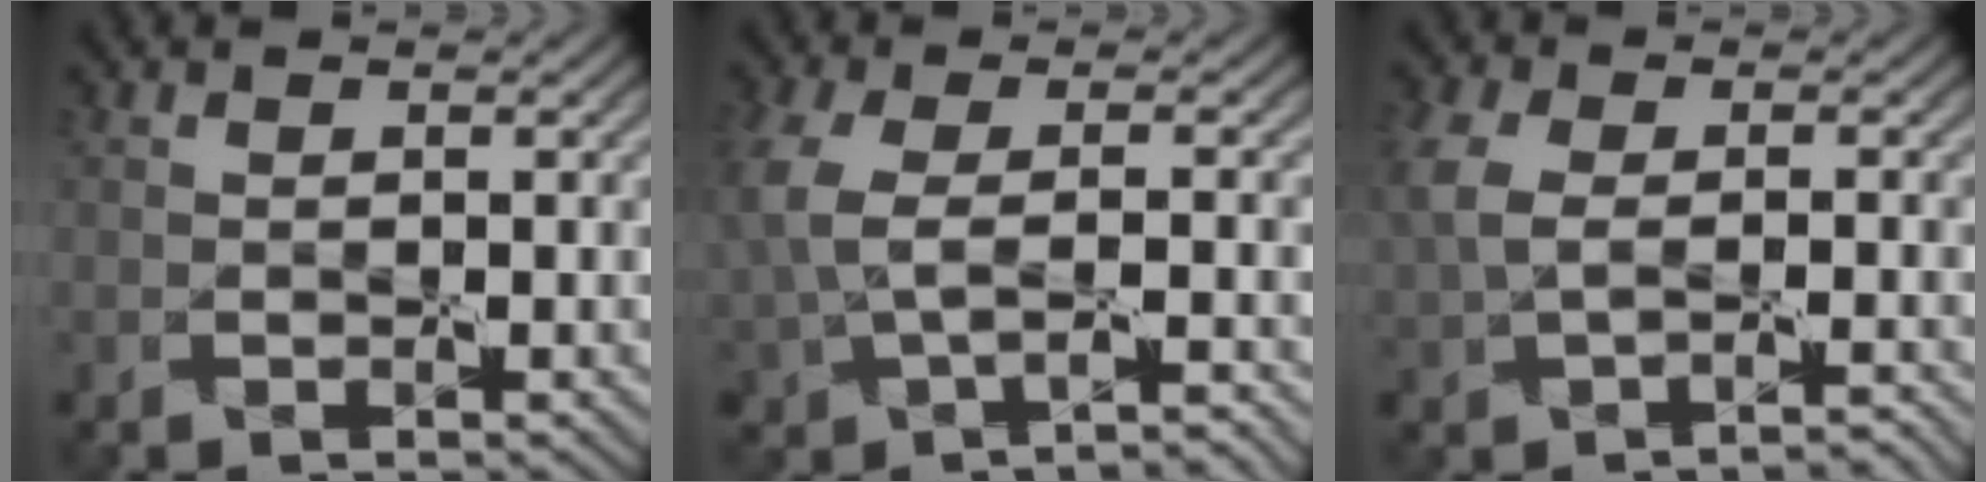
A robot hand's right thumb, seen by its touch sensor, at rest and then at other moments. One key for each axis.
{"total": 4.3, "fx": -0.8, "fy": 1.7, "fz": 3.9, "tx": -0.108, "ty": -0.008, "tz": -0.017}
{"total": 3.9, "fx": -0.4, "fy": 2.1, "fz": 3.3, "tx": -0.082, "ty": 0.000, "tz": -0.005}